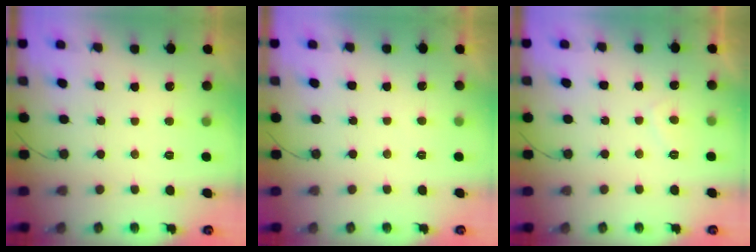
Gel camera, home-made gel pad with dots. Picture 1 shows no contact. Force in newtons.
{"total": 1.5, "press": 1.5, "slide": 0.4}
{"total": 1.8, "press": 1.6, "slide": 0.8}